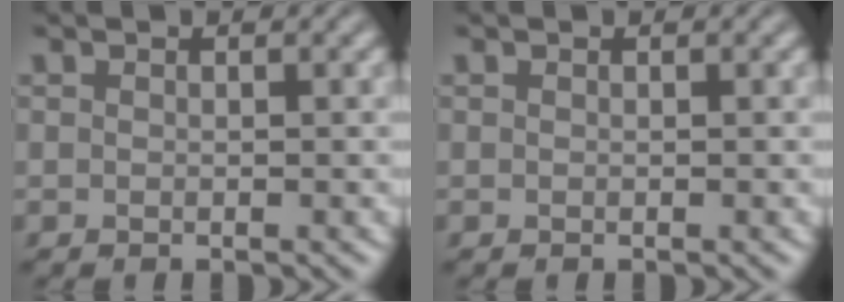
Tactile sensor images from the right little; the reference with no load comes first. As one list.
[{"total": 0.0}]